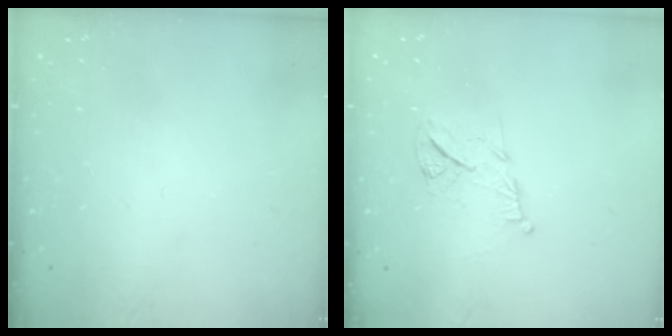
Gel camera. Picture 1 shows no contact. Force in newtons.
{"total": 8.6, "press": 8.6, "slide": 0.7}